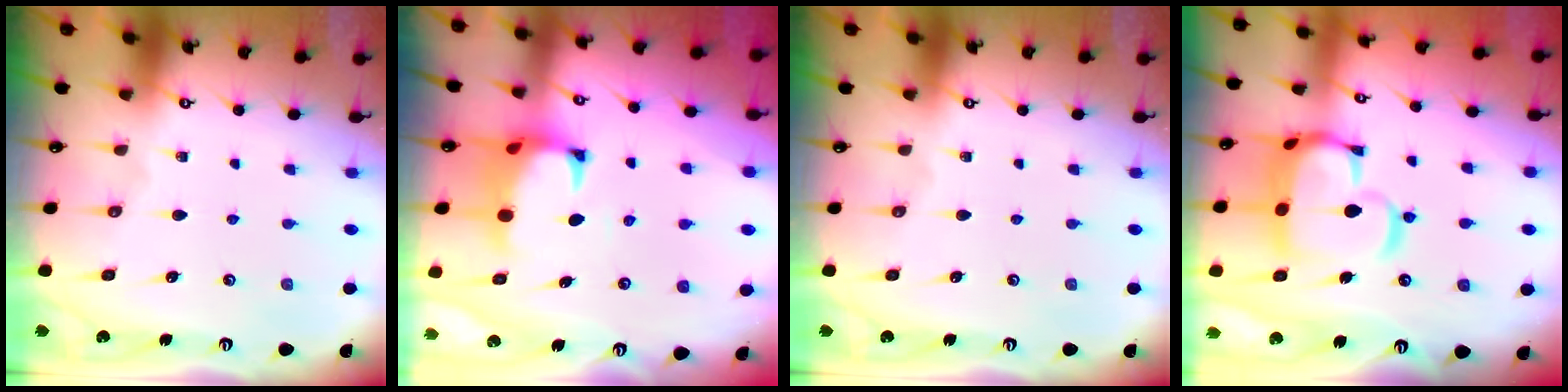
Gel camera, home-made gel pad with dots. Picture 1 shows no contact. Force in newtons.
{"total": 1.0, "press": 0.1, "slide": 1.0}
{"total": 0.0}
{"total": 12.9, "press": 12.8, "slide": 1.5}